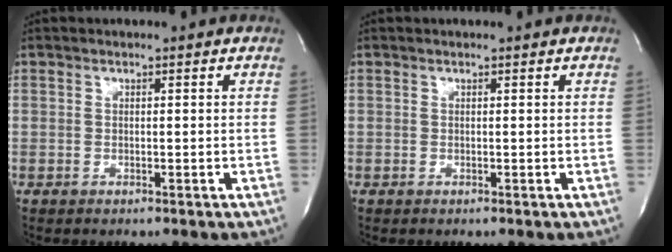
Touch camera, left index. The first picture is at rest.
{"total": 0.6, "force": [0.6, 0.1, 0.1], "torque": [-0.004, 0.006, 0.006]}